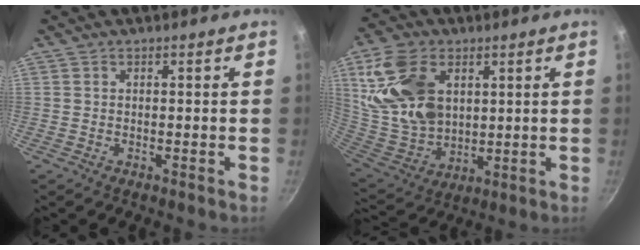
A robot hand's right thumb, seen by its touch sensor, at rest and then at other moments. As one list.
[{"total": 18.0, "force": [5.6, 11.8, 12.5], "torque": [-0.238, -0.015, 0.120]}]